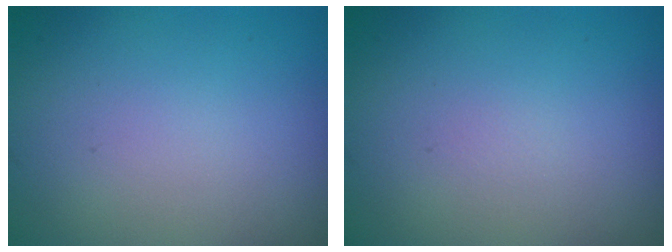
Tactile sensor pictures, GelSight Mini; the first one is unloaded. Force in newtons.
{"total": 0.0}